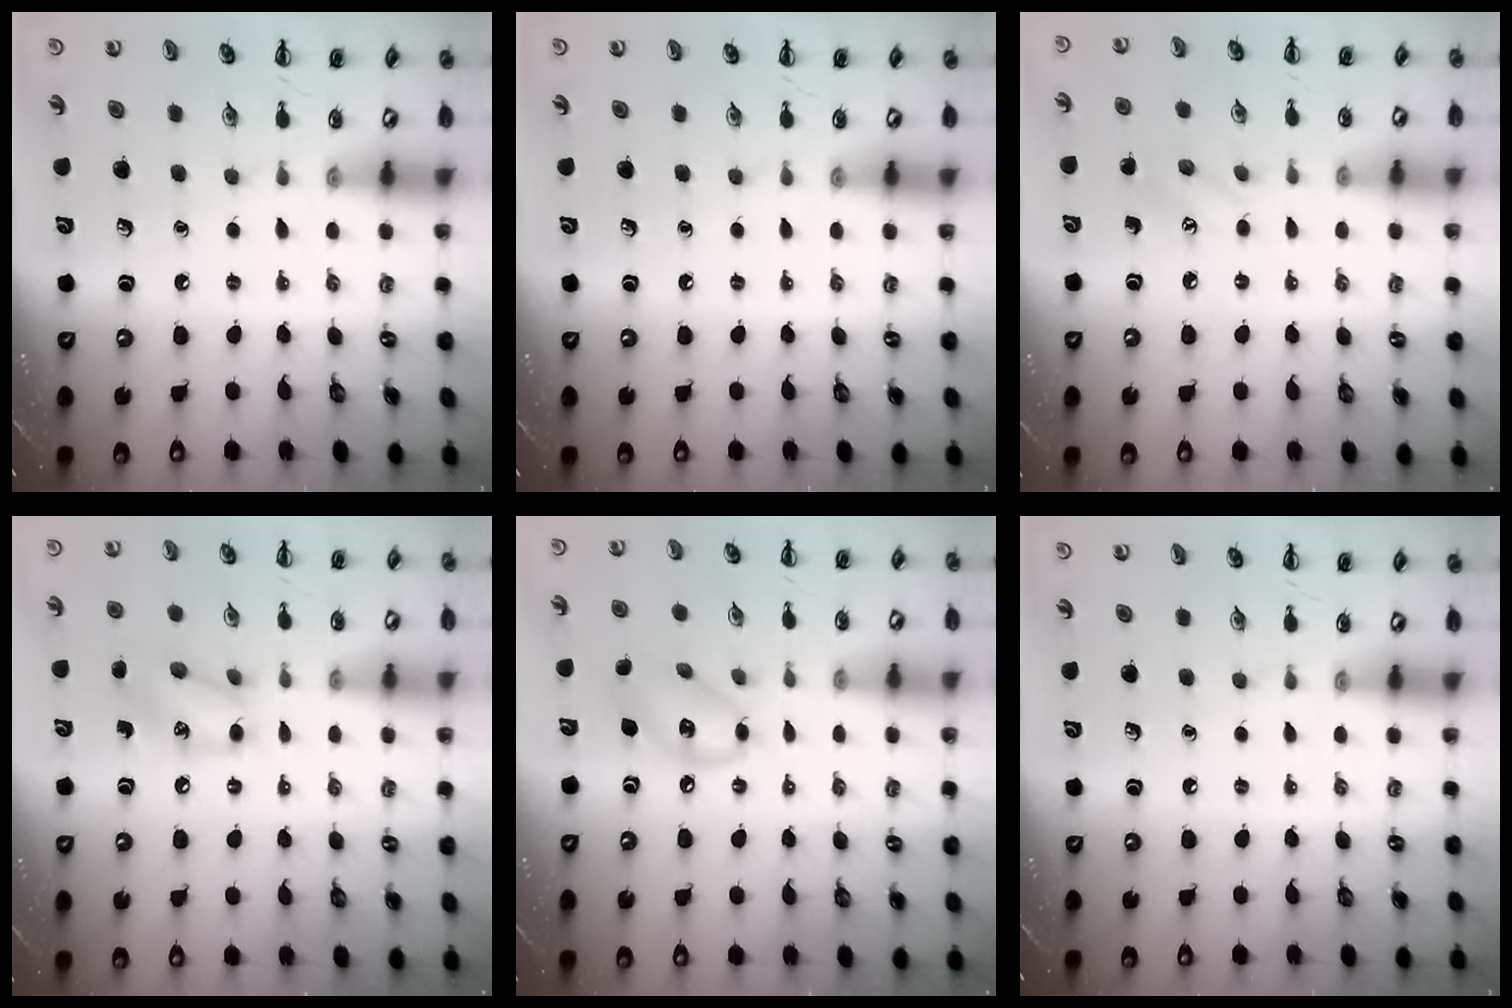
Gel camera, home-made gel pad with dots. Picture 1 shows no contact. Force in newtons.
{"total": 0.0}
{"total": 6.5, "press": 6.3, "slide": 1.7}
{"total": 11.6, "press": 11.4, "slide": 2.1}
{"total": 10.9, "press": 10.7, "slide": 2.1}
{"total": 0.0}